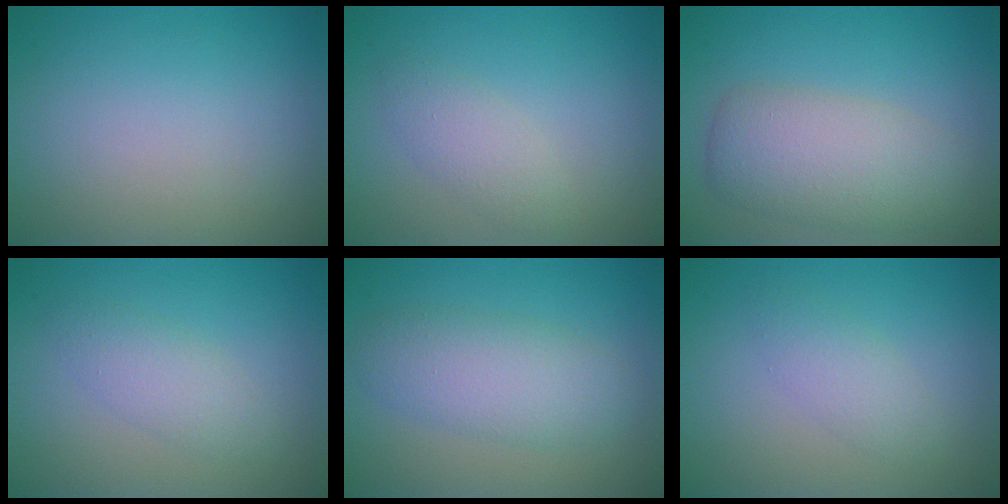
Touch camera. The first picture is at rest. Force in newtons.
{"total": 2.2, "press": 2.2, "slide": 0.2}
{"total": 5.7, "press": 5.7, "slide": 0.2}
{"total": 2.3, "press": 2.3, "slide": 0.1}
{"total": 4.5, "press": 4.5, "slide": 0.1}
{"total": 2.0, "press": 2.0, "slide": 0.1}